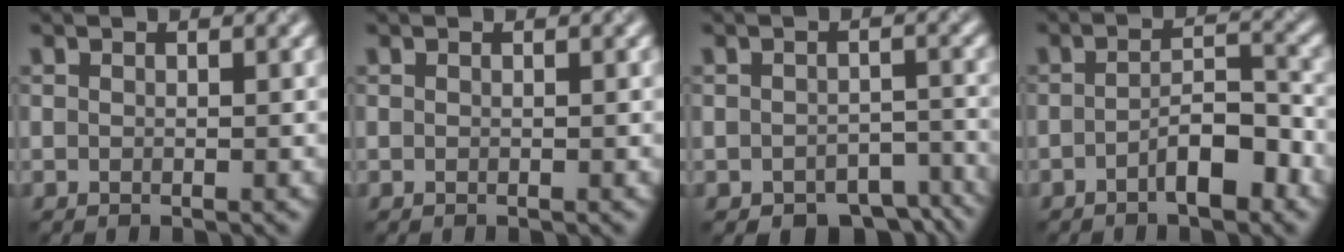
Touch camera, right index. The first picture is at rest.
{"total": 0.0}
{"total": 4.8, "force": [-3.6, 2.3, 2.1], "torque": [-0.020, -0.011, -0.046]}
{"total": 3.9, "force": [-2.1, 1.1, 3.1], "torque": [-0.049, 0.016, -0.035]}